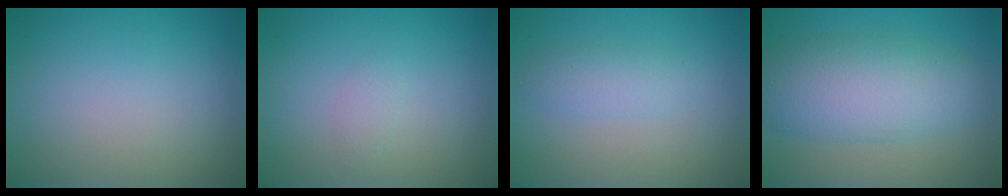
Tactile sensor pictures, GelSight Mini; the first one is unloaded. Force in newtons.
{"total": 0.8, "press": 0.8, "slide": 0.0}
{"total": 2.0, "press": 2.0, "slide": 0.0}
{"total": 7.4, "press": 7.4, "slide": 0.1}